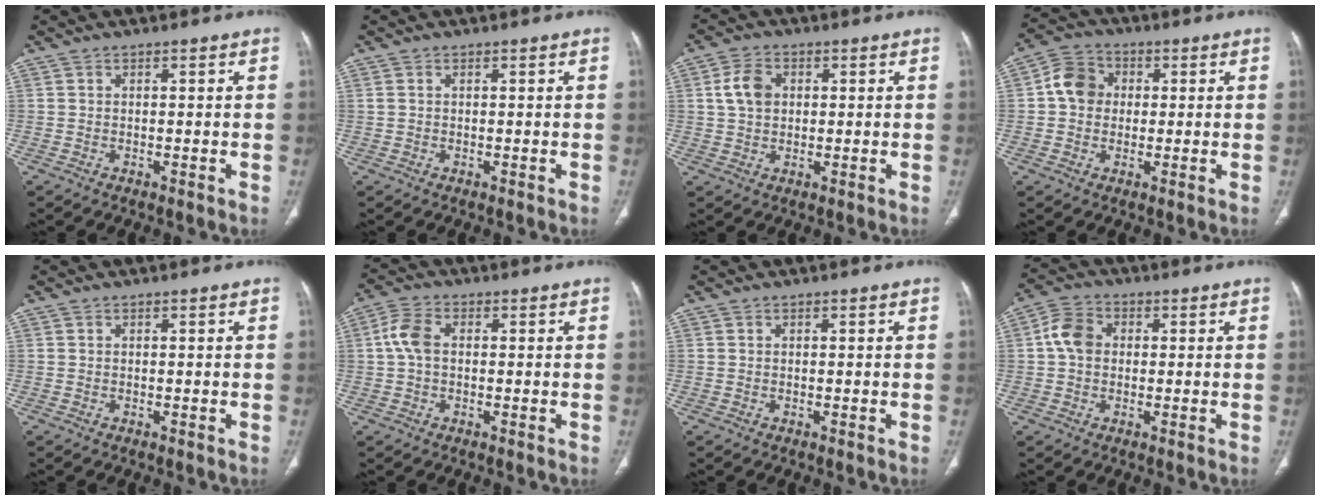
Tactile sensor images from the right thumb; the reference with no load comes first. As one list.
[{"total": 0.7, "force": [0.3, 0.4, 0.5], "torque": [-0.016, 0.012, 0.011]}, {"total": 5.7, "force": [1.2, 4.2, 3.7], "torque": [-0.065, 0.004, 0.020]}, {"total": 7.1, "force": [0.6, 6.2, 3.5], "torque": [-0.049, 0.016, 0.001]}, {"total": 0.0}, {"total": 5.2, "force": [0.4, 3.4, 4.0], "torque": [-0.089, 0.015, 0.002]}, {"total": 0.0}, {"total": 6.1, "force": [0.5, 4.8, 3.8], "torque": [-0.066, 0.014, 0.002]}]